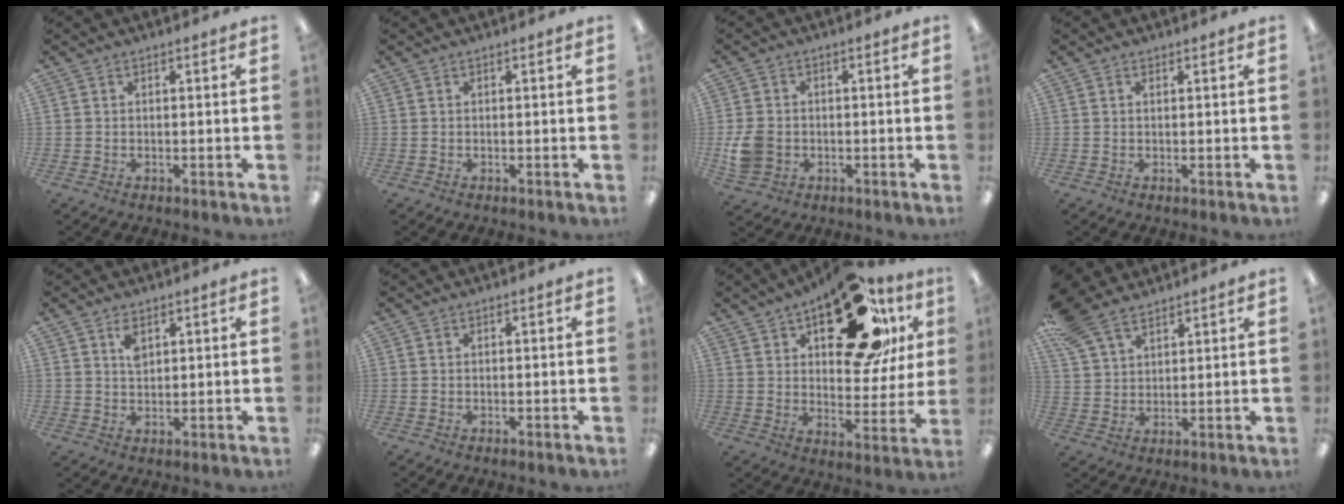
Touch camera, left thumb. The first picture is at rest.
{"total": 0.0}
{"total": 6.6, "force": [-1.2, 5.6, 3.4], "torque": [-0.069, 0.009, -0.019]}
{"total": 0.7, "force": [0.5, 0.4, 0.5], "torque": [-0.010, 0.002, 0.008]}
{"total": 3.8, "force": [2.2, 2.0, 2.4], "torque": [-0.037, -0.004, 0.036]}
{"total": 0.0}
{"total": 26.2, "force": [14.4, 12.9, 17.7], "torque": [-0.241, -0.069, 0.235]}
{"total": 10.5, "force": [7.8, 5.2, 4.6], "torque": [-0.105, -0.024, 0.152]}